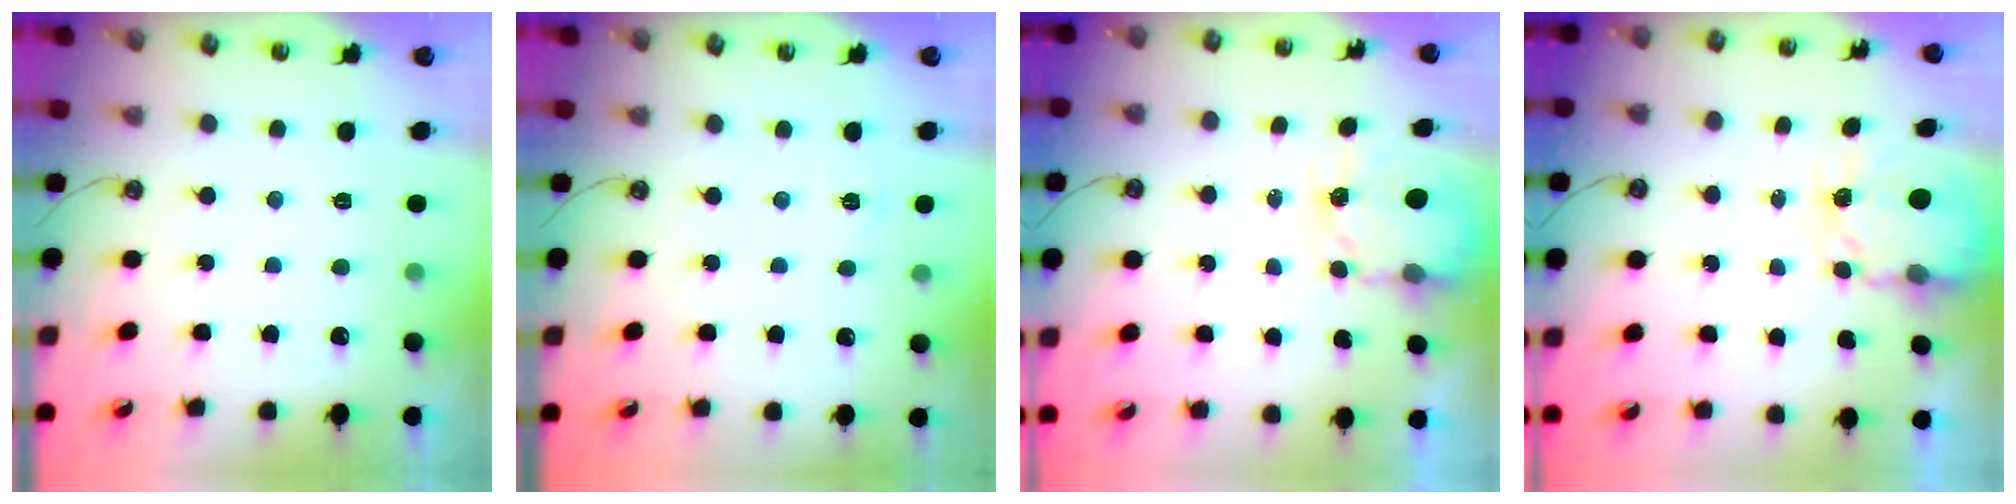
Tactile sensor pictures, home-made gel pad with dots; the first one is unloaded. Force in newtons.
{"total": 2.1, "press": 2.1, "slide": 0.3}
{"total": 3.9, "press": 3.9, "slide": 0.3}
{"total": 4.4, "press": 4.4, "slide": 0.2}